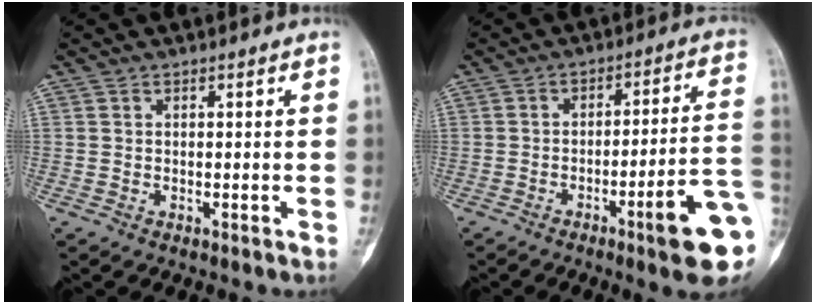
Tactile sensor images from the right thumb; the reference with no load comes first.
{"total": 14.0, "force": [-5.4, 1.5, 12.8], "torque": [-0.149, 0.028, -0.073]}